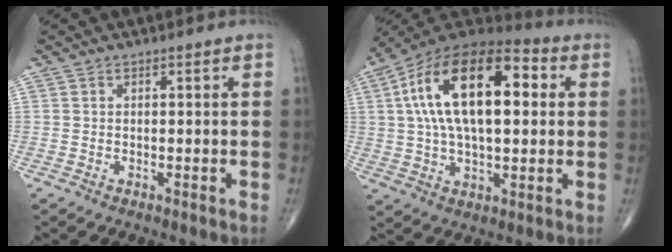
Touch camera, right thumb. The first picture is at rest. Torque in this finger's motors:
{"motor_torque": [0.80, 4.21, 2.46, 0.31, 0.54]}